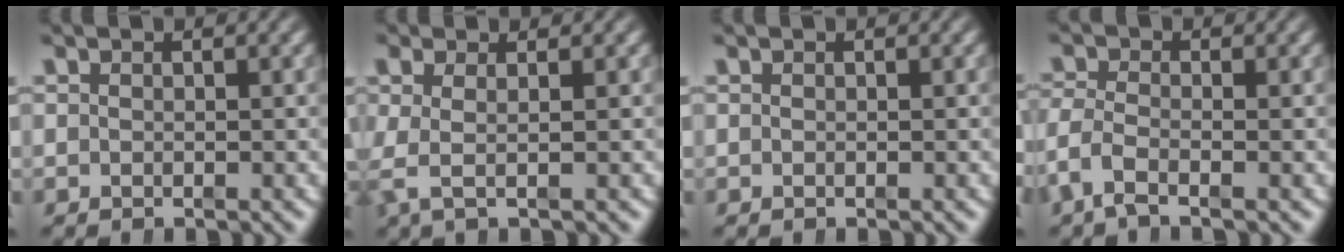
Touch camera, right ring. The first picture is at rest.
{"total": 3.1, "force": [0.4, 1.4, 2.7], "torque": [-0.074, -0.005, 0.010]}
{"total": 0.0}
{"total": 3.3, "force": [-1.5, 2.0, 2.1], "torque": [-0.065, -0.018, -0.022]}